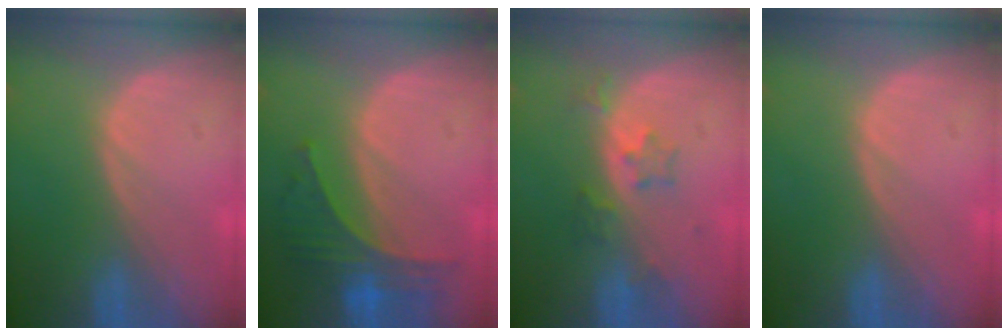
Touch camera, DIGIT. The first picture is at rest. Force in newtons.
{"total": 6.2, "press": 6.0, "slide": 1.4}
{"total": 3.8, "press": 3.5, "slide": 1.3}
{"total": 0.0}